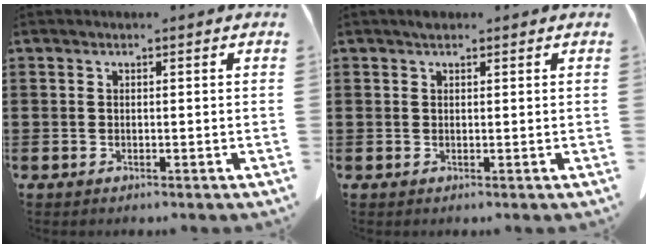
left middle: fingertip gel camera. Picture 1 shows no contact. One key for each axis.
{"total": 0.9, "fx": 0.7, "fy": 0.4, "fz": 0.3, "tx": 0.000, "ty": -0.001, "tz": 0.012}